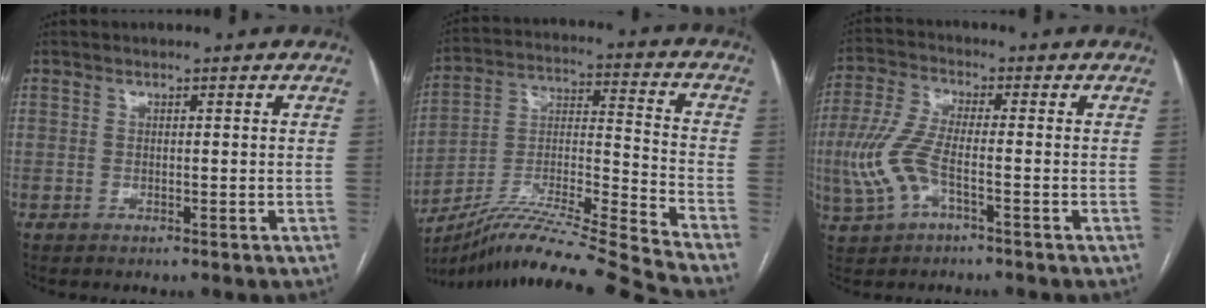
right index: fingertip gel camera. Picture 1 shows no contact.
{"total": 21.4, "force": [-19.0, -2.9, 9.3], "torque": [-0.175, -0.010, -0.329]}
{"total": 8.2, "force": [-2.5, 2.7, 7.4], "torque": [-0.184, 0.000, -0.050]}